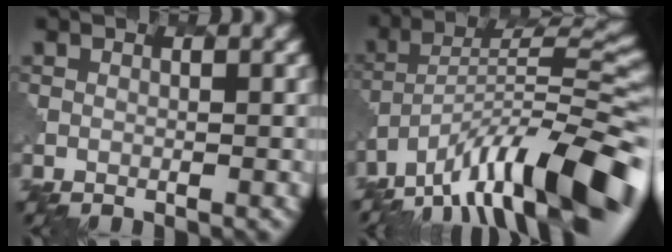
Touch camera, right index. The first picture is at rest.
{"total": 14.1, "force": [-9.1, 3.9, 10.1], "torque": [-0.163, 0.027, -0.156]}